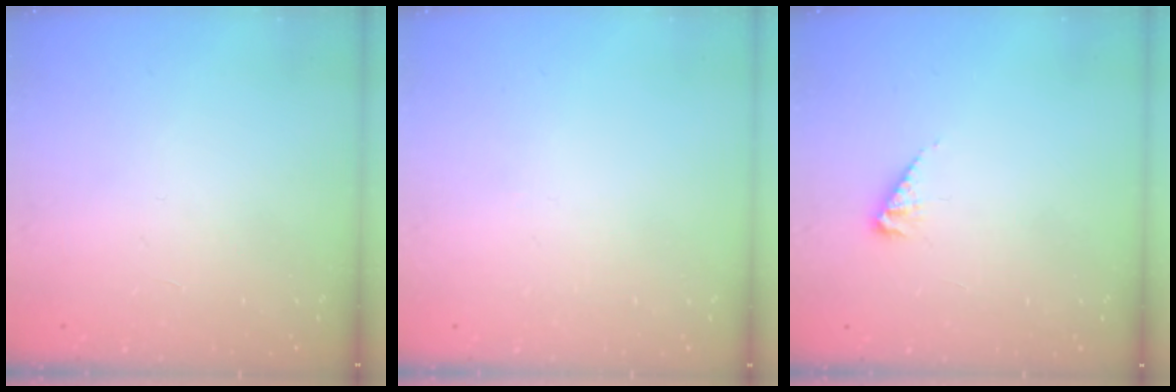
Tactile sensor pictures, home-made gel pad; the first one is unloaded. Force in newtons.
{"total": 0.0}
{"total": 2.9, "press": 2.9, "slide": 0.4}